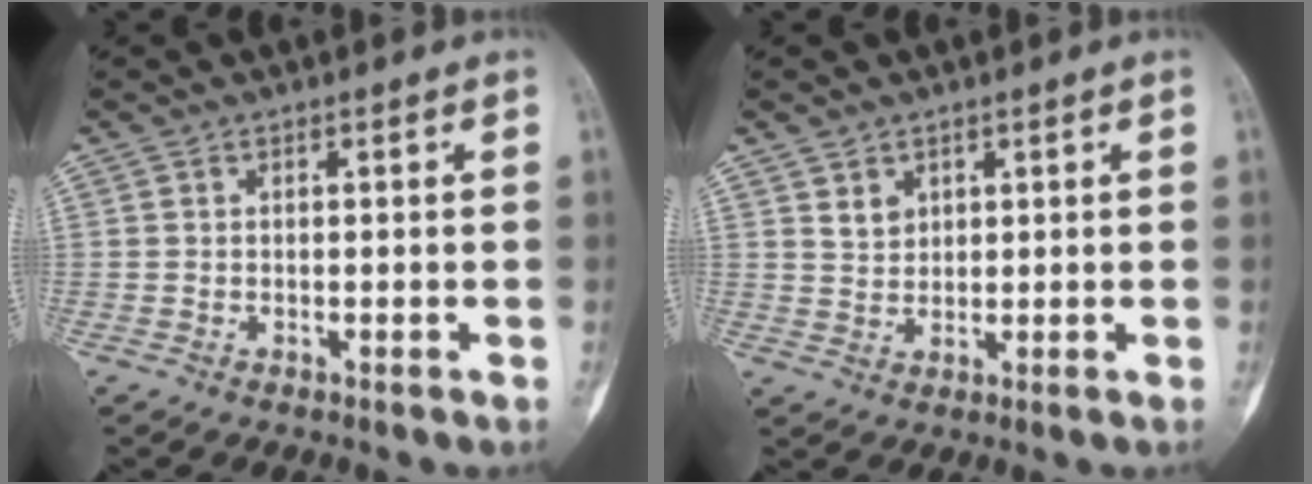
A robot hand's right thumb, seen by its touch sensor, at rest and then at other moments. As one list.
[{"total": 2.8, "force": [1.6, 2.0, 1.1], "torque": [-0.007, -0.013, 0.033]}]